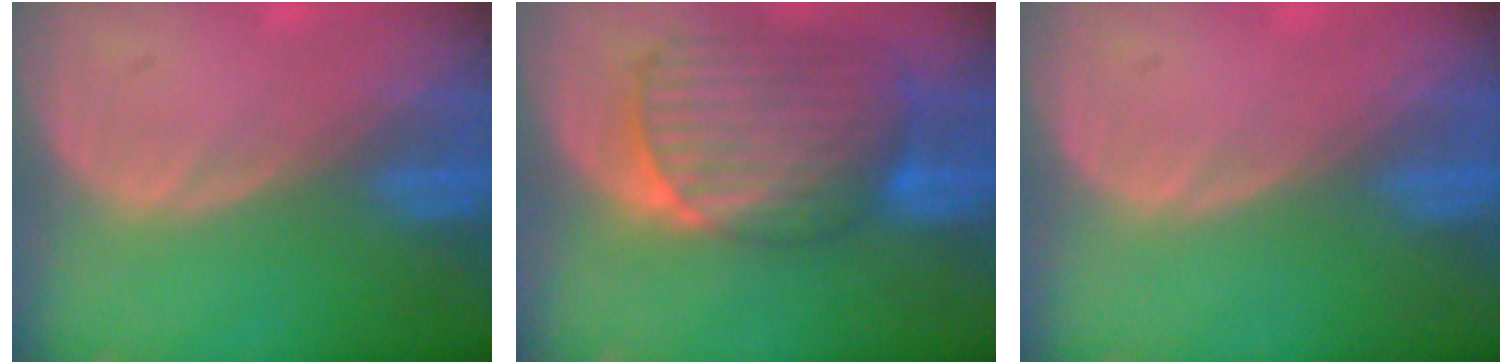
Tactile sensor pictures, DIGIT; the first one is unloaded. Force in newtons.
{"total": 10.4, "press": 8.9, "slide": 5.5}
{"total": 0.0}